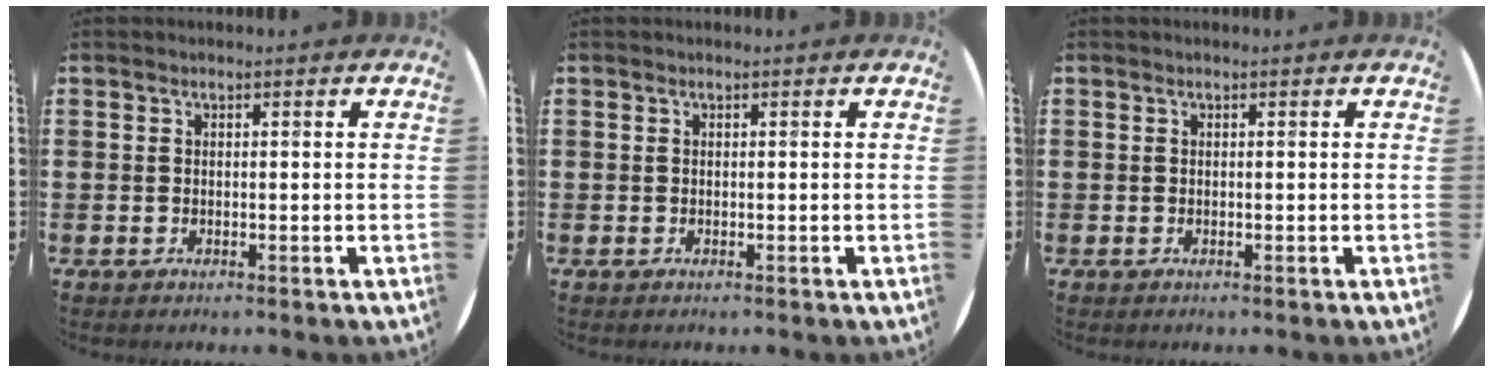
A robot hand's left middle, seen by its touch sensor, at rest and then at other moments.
{"total": 0.0}
{"total": 0.0}